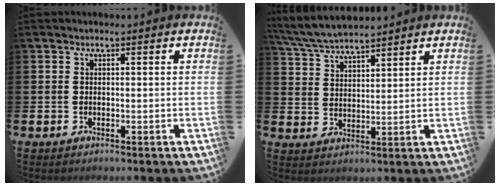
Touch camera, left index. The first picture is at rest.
{"total": 5.7, "force": [5.5, 0.6, 1.3], "torque": [-0.045, -0.023, 0.101]}